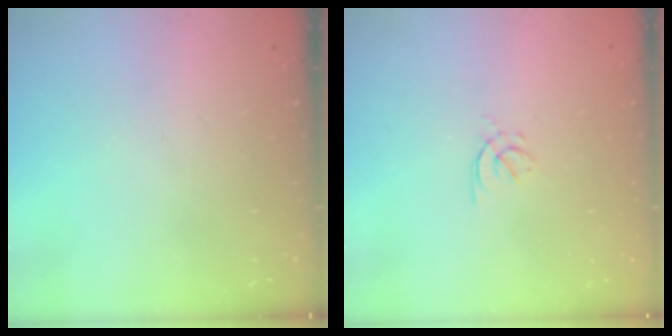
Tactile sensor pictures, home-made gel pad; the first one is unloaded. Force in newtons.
{"total": 2.1, "press": 2.0, "slide": 0.6}